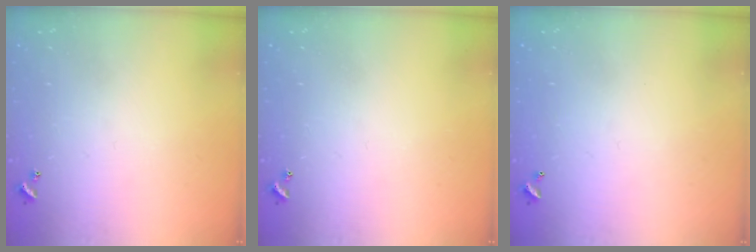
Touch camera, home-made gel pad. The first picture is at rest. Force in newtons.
{"total": 0.0}
{"total": 2.7, "press": 2.7, "slide": 0.1}